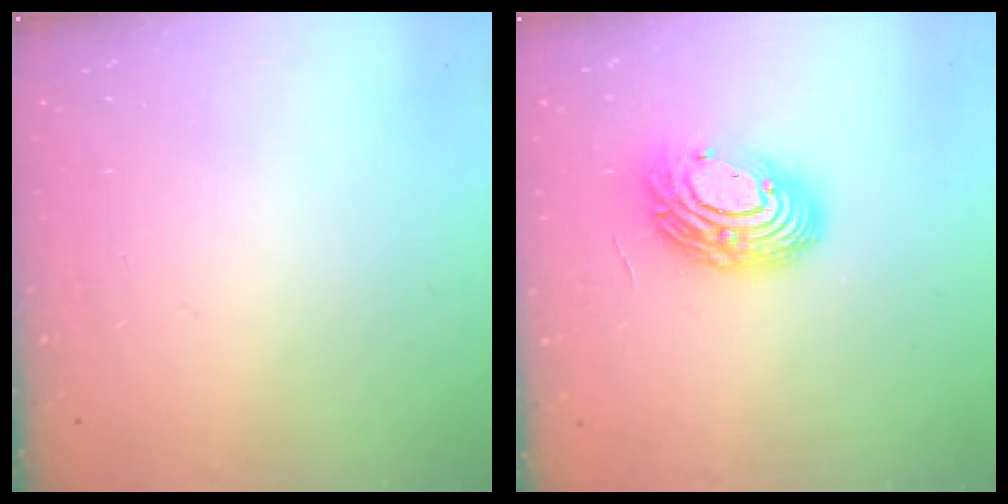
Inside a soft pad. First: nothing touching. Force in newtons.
{"total": 13.7, "press": 13.7, "slide": 0.5}